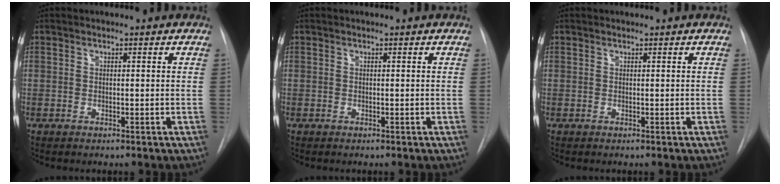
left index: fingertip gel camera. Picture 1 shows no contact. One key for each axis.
{"total": 0.0}
{"total": 0.0}